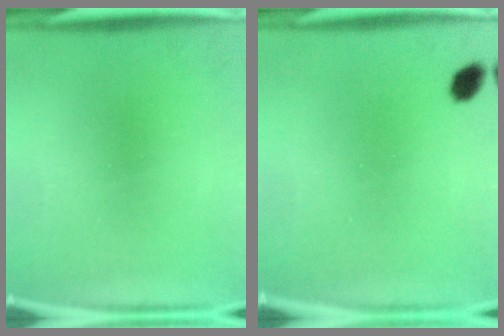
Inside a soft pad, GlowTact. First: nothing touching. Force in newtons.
{"total": 2.5}